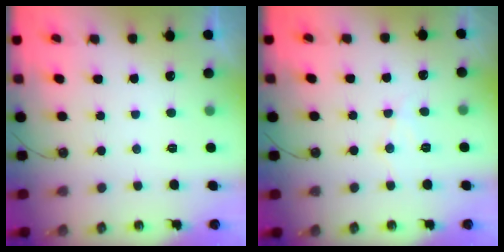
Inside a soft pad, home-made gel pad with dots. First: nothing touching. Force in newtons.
{"total": 7.6, "press": 7.5, "slide": 0.8}